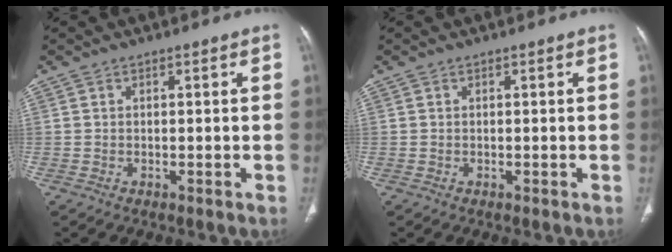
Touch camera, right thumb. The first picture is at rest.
{"total": 0.0}